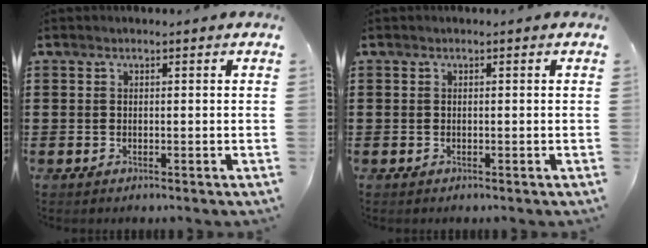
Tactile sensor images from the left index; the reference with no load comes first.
{"total": 0.0}